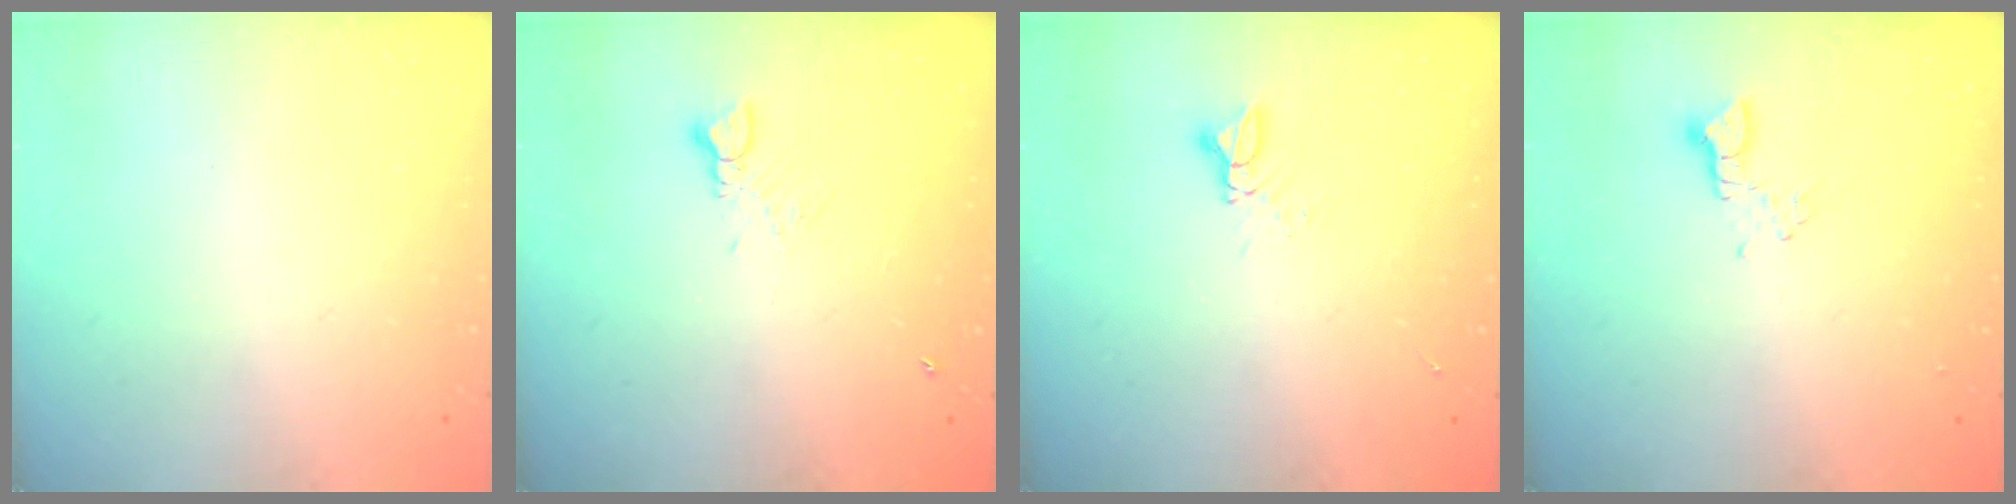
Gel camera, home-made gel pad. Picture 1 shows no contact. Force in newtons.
{"total": 3.0, "press": 2.9, "slide": 0.4}
{"total": 4.0, "press": 4.0, "slide": 0.6}
{"total": 2.5, "press": 2.5, "slide": 0.3}